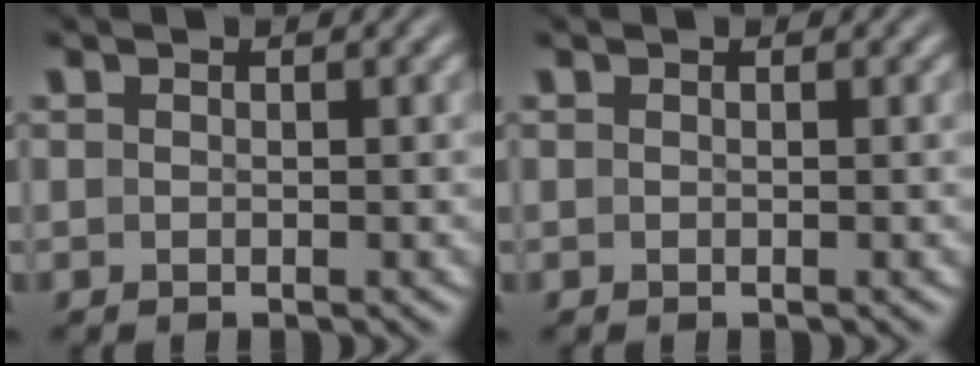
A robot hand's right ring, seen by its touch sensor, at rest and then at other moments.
{"total": 1.2, "force": [-0.3, -1.1, -0.4], "torque": [0.014, -0.012, 0.006]}